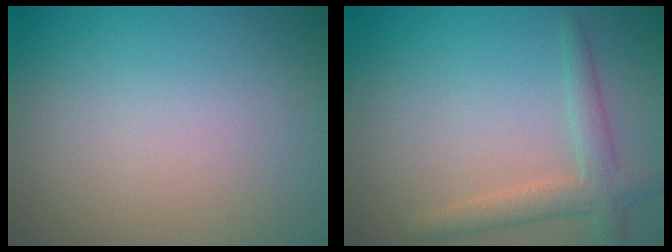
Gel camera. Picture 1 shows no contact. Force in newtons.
{"total": 2.7, "press": 2.7, "slide": 0.1}